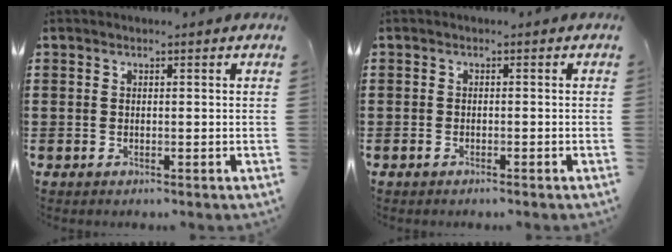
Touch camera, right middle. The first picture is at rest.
{"total": 0.7, "force": [-0.6, 0.1, 0.3], "torque": [-0.009, -0.004, -0.011]}